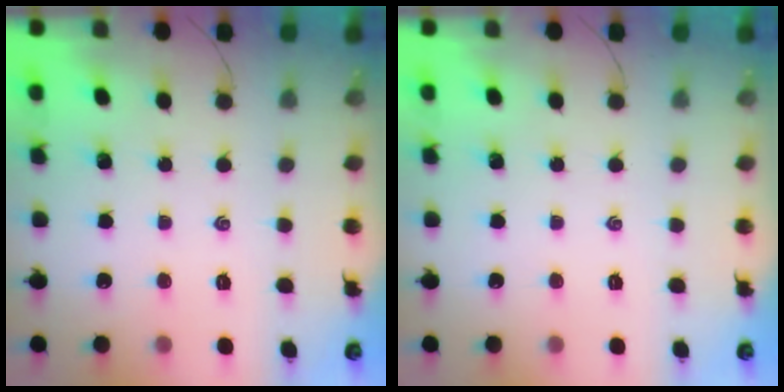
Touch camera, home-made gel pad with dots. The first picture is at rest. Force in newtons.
{"total": 0.0}